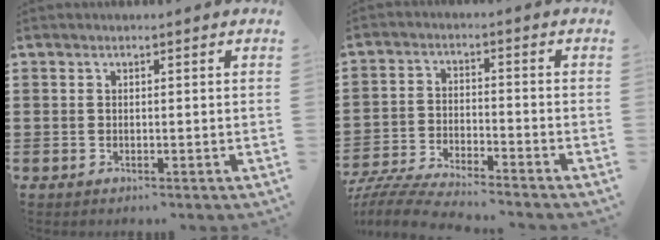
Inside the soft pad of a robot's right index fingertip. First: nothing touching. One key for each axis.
{"total": 5.8, "fx": -5.6, "fy": 0.0, "fz": 1.2, "tx": -0.038, "ty": -0.006, "tz": -0.114}